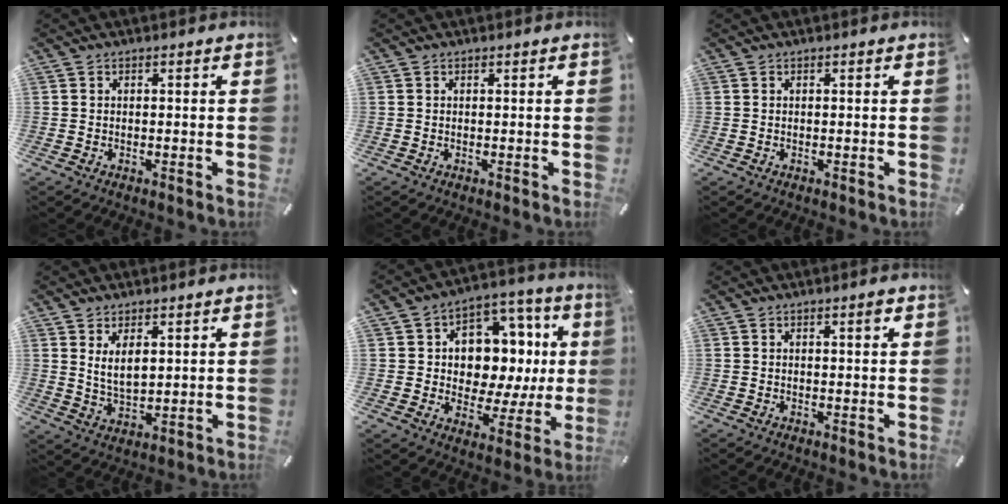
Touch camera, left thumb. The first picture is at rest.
{"total": 0.0}
{"total": 0.0}
{"total": 5.6, "force": [2.4, 2.8, 4.2], "torque": [-0.088, -0.005, 0.039]}
{"total": 12.3, "force": [3.0, 10.1, 6.4], "torque": [-0.074, -0.040, 0.059]}
{"total": 1.3, "force": [0.6, 0.3, 1.1], "torque": [-0.014, -0.001, 0.007]}